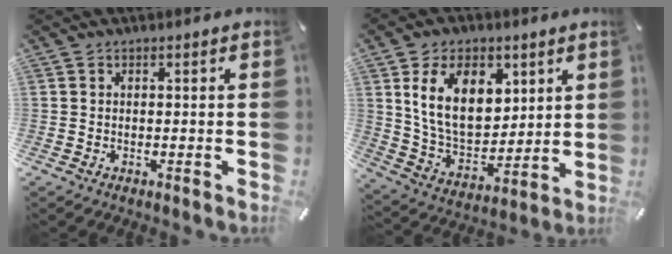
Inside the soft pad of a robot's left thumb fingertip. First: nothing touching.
{"total": 16.1, "force": [6.3, 10.7, 10.2], "torque": [-0.198, -0.013, 0.115]}